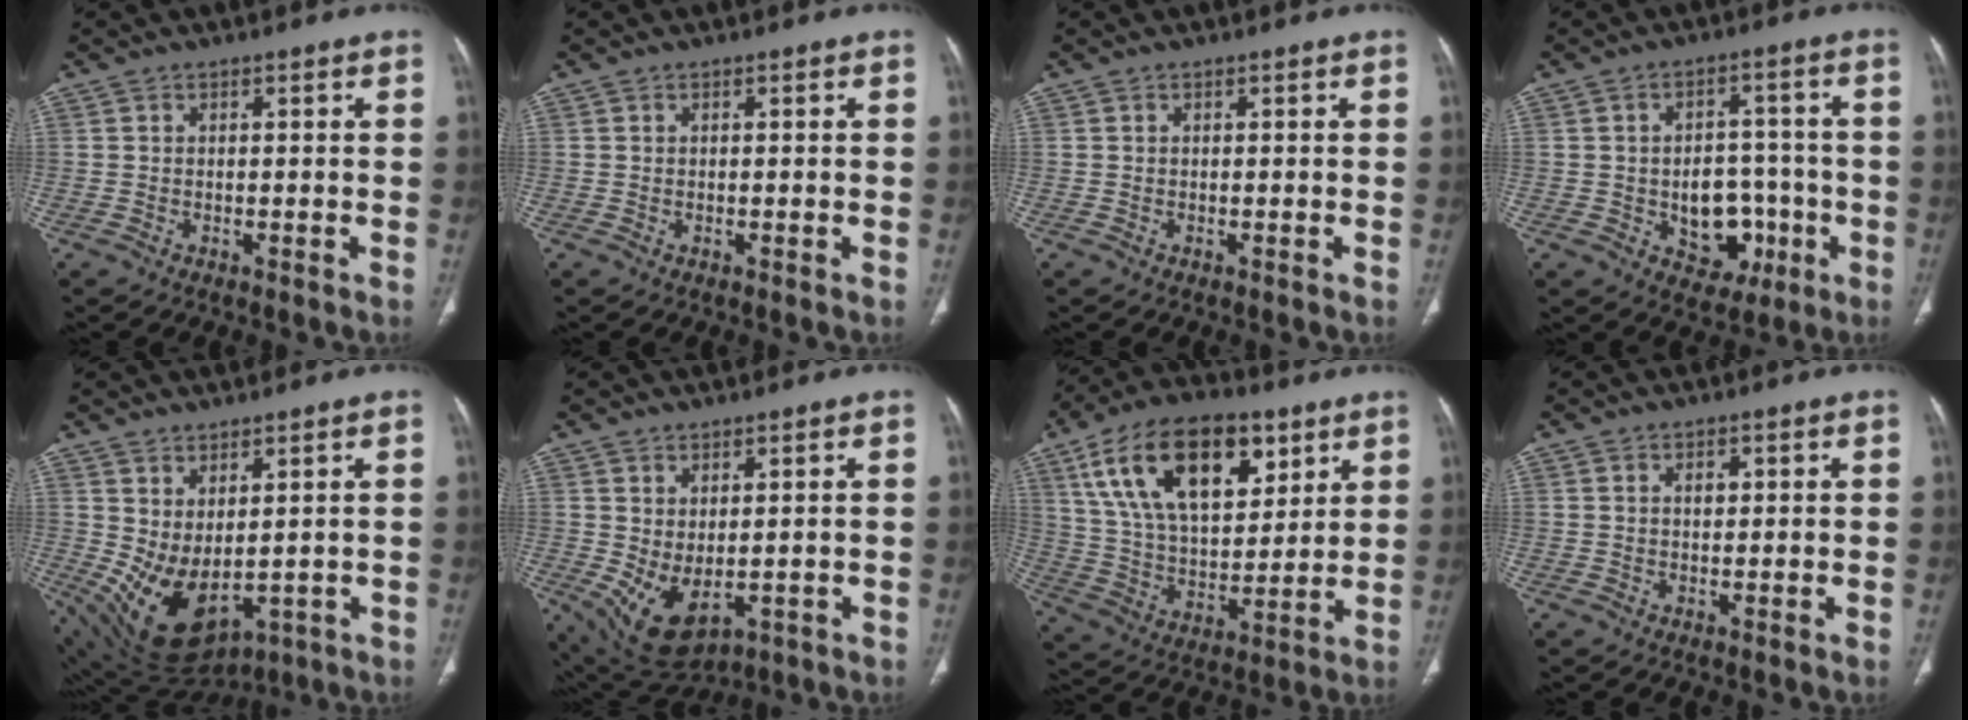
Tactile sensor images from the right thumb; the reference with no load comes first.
{"total": 0.0}
{"total": 0.0}
{"total": 10.4, "force": [-2.5, 7.7, 6.5], "torque": [-0.050, 0.028, -0.022]}
{"total": 11.7, "force": [0.1, 6.2, 10.0], "torque": [-0.172, -0.021, 0.039]}
{"total": 8.7, "force": [-0.9, 4.7, 7.2], "torque": [-0.122, -0.006, 0.013]}
{"total": 23.1, "force": [10.9, 12.2, 16.4], "torque": [-0.258, -0.025, 0.196]}
{"total": 1.4, "force": [0.5, 0.9, 1.0], "torque": [-0.009, 0.000, 0.008]}